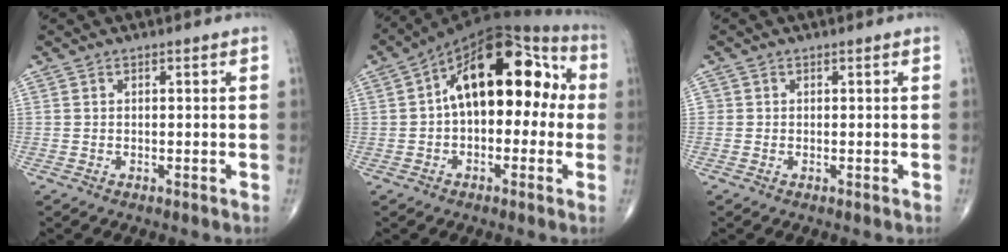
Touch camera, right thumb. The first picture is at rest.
{"total": 19.1, "force": [2.0, 10.5, 15.8], "torque": [-0.214, 0.052, 0.017]}
{"total": 0.6, "force": [0.0, 0.6, 0.0], "torque": [0.004, 0.003, -0.001]}